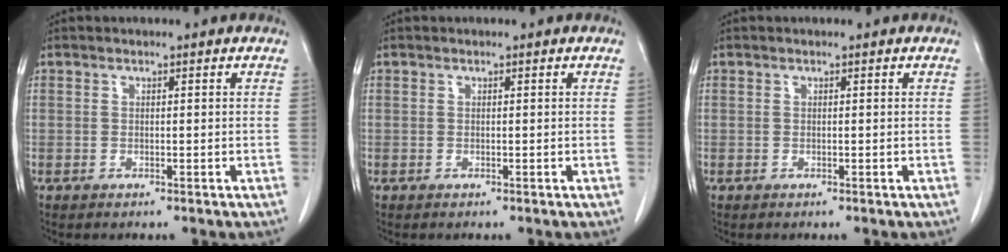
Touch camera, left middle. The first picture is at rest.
{"total": 0.0}
{"total": 0.0}